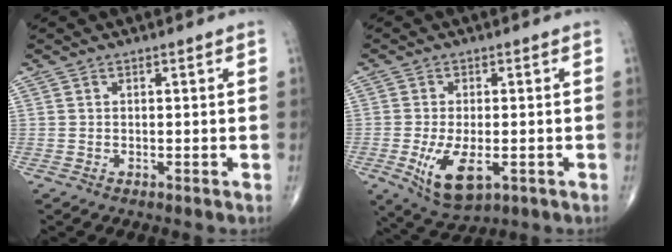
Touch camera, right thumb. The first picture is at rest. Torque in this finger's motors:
{"motor_torque": [-0.23, 0.46, 0.52, 0.28, 0.21]}